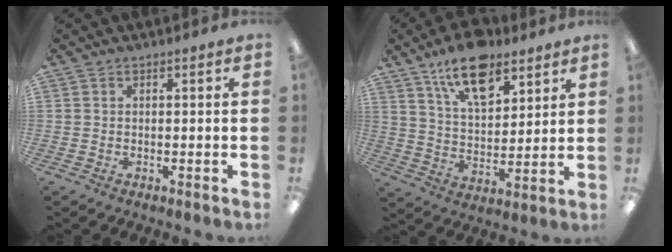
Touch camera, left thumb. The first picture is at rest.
{"total": 14.3, "force": [9.8, 6.9, 7.8], "torque": [-0.127, -0.045, 0.174]}